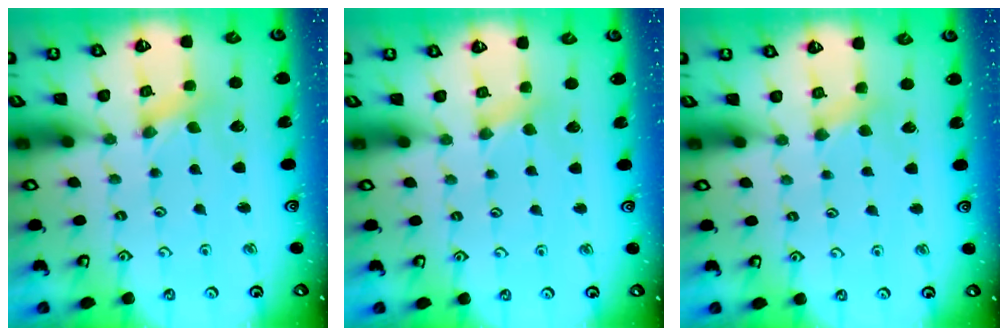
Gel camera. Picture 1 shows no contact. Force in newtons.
{"total": 2.5, "press": 2.4, "slide": 0.5}
{"total": 3.3, "press": 3.3, "slide": 0.6}